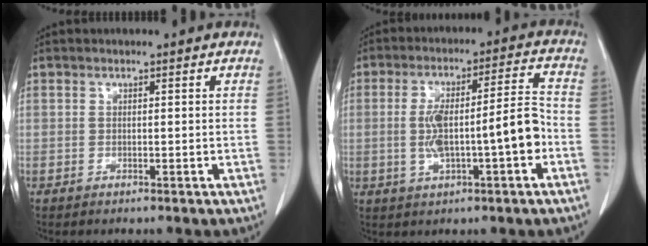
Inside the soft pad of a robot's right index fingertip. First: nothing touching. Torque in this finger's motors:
{"motor_torque": [0.76, -0.17, 0.46, 0.17]}